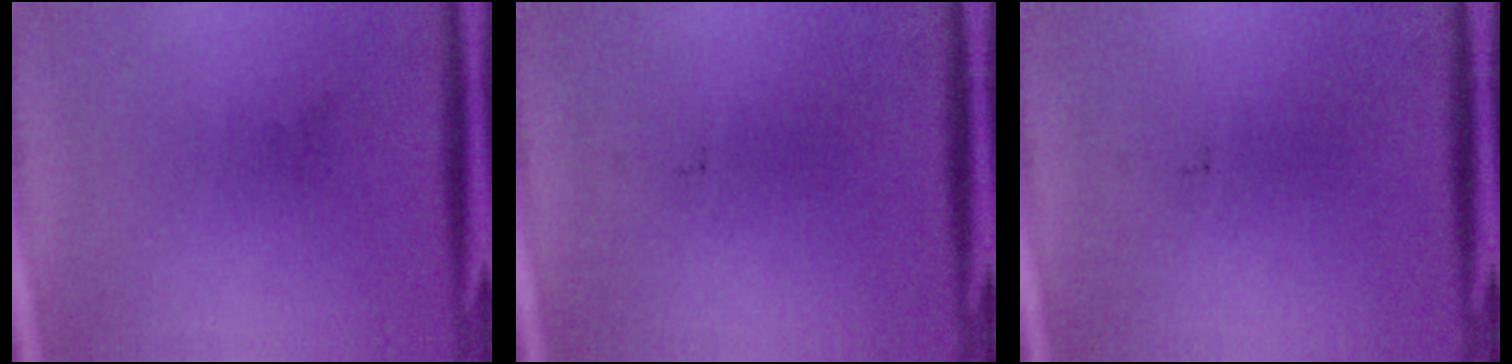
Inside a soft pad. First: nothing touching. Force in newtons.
{"total": 0.0}
{"total": 0.0}